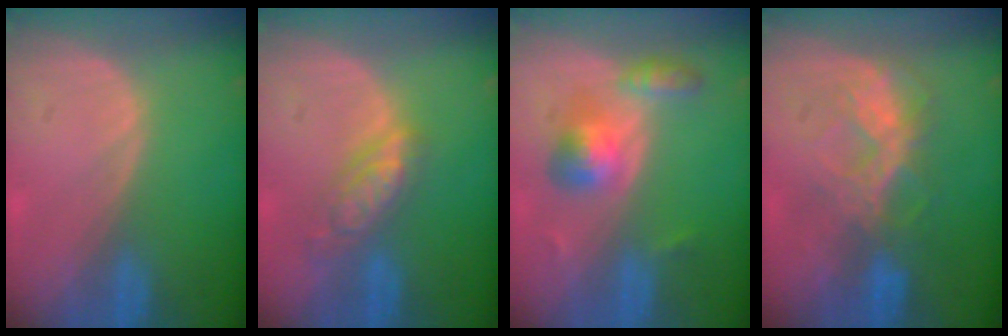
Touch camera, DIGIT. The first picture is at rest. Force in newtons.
{"total": 5.5, "press": 5.0, "slide": 2.4}
{"total": 5.5, "press": 5.3, "slide": 1.5}
{"total": 6.5, "press": 6.5, "slide": 0.4}